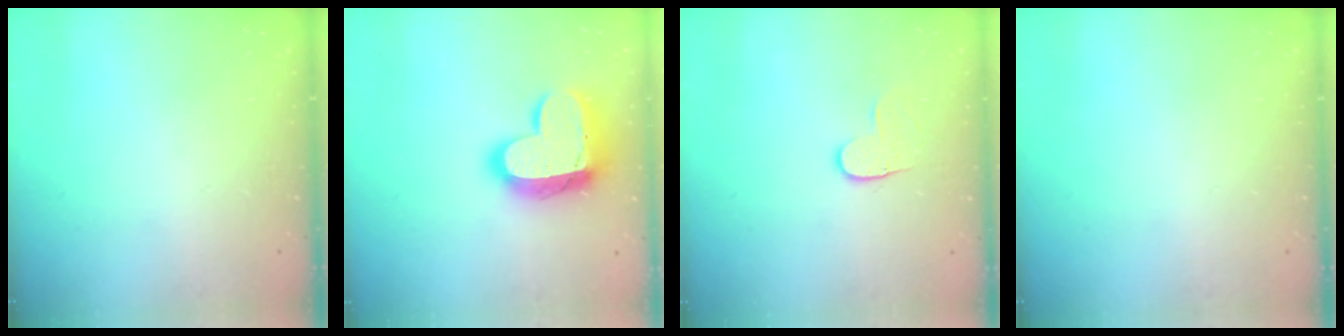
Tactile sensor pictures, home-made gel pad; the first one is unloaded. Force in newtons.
{"total": 17.8, "press": 17.8, "slide": 1.5}
{"total": 3.6, "press": 3.6, "slide": 0.4}
{"total": 0.0}